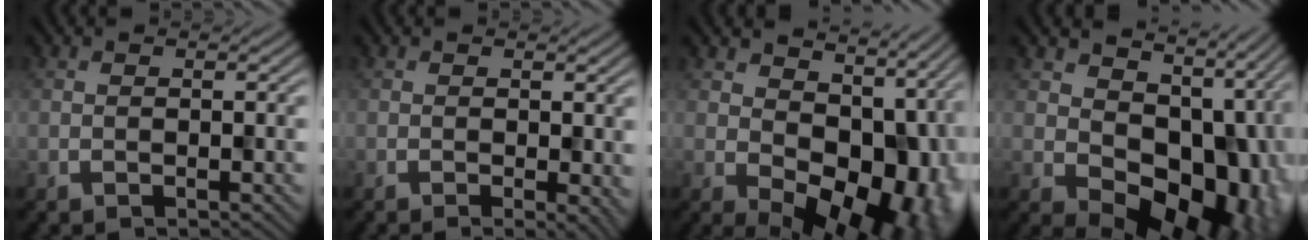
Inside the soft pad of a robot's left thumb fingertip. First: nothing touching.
{"total": 2.4, "force": [-0.6, 0.6, 2.2], "torque": [-0.038, -0.004, 0.000]}
{"total": 14.7, "force": [1.2, 9.6, 11.0], "torque": [-0.135, -0.038, 0.051]}
{"total": 13.5, "force": [1.6, 9.7, 9.2], "torque": [-0.118, -0.044, 0.045]}